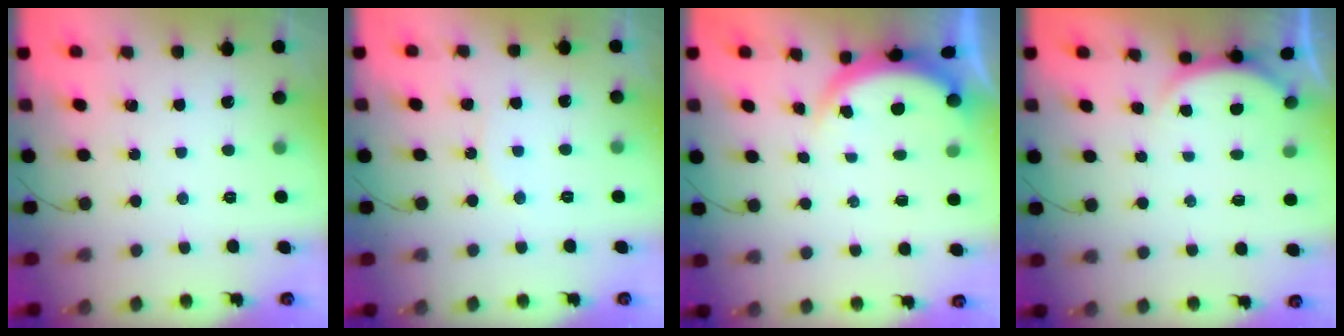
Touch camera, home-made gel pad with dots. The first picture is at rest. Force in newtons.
{"total": 4.4, "press": 4.4, "slide": 0.5}
{"total": 4.4, "press": 4.4, "slide": 0.2}
{"total": 2.2, "press": 2.2, "slide": 0.6}